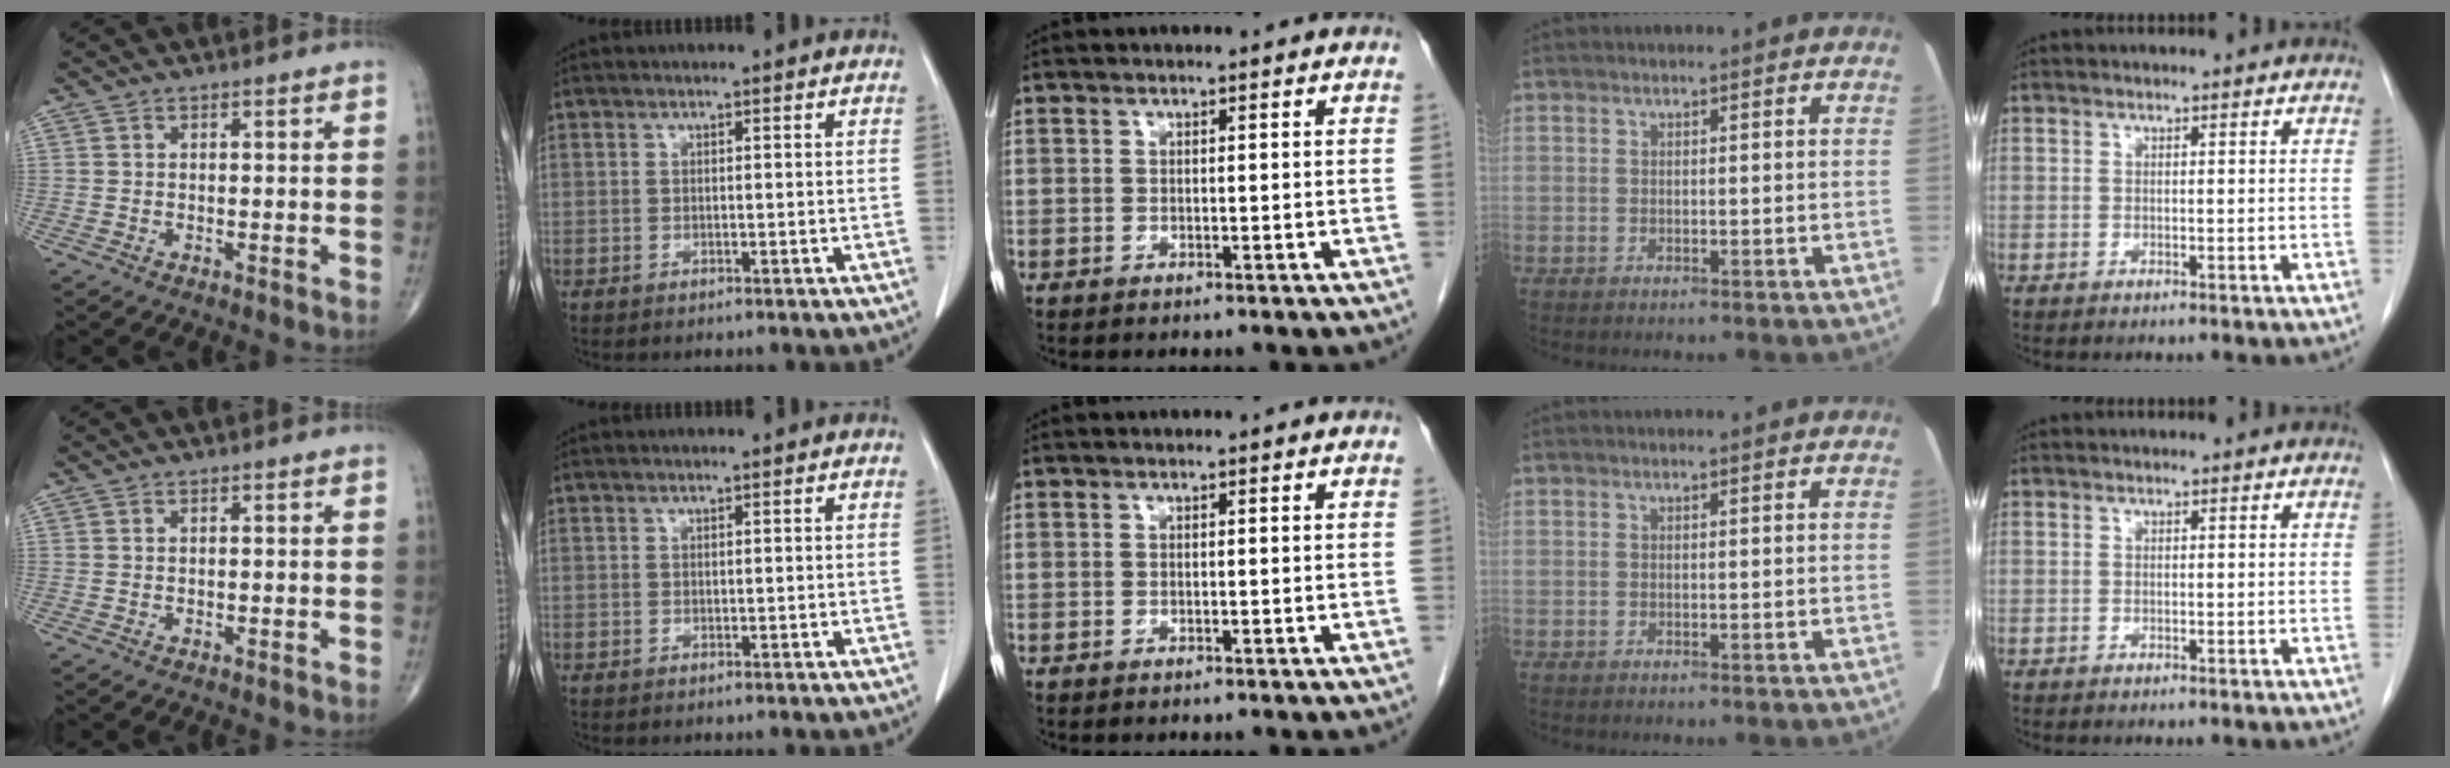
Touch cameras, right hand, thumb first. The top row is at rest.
{}